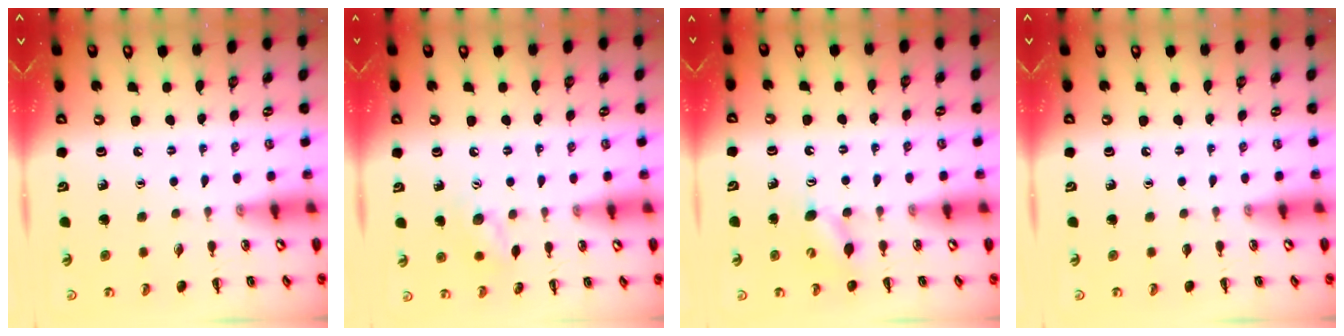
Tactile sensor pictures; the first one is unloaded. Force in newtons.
{"total": 9.1, "press": 9.0, "slide": 1.5}
{"total": 7.7, "press": 7.6, "slide": 1.1}
{"total": 0.0}